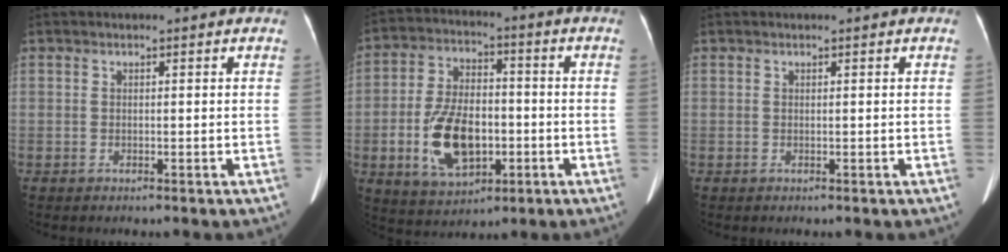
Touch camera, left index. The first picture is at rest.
{"total": 12.4, "force": [-3.1, 6.9, 9.9], "torque": [-0.201, 0.007, -0.046]}
{"total": 0.0}